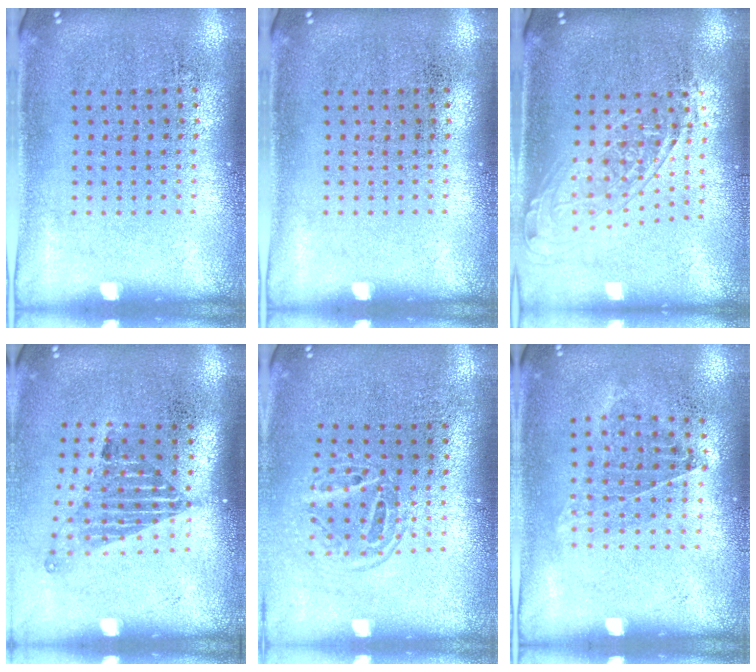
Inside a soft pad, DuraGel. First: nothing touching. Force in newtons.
{"total": 0.0}
{"total": 1.5, "press": 1.3, "slide": 0.9}
{"total": 1.6, "press": 1.1, "slide": 1.2}
{"total": 1.6, "press": 1.2, "slide": 1.1}
{"total": 0.9, "press": 0.8, "slide": 0.5}